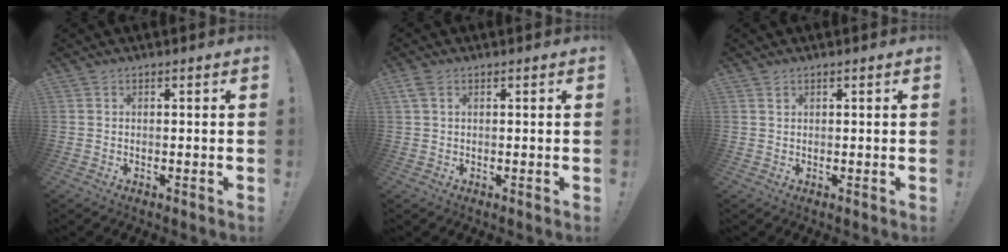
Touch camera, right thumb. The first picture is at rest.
{"total": 1.8, "force": [0.8, 0.9, 1.3], "torque": [-0.026, 0.002, 0.015]}
{"total": 0.9, "force": [0.6, 0.7, 0.2], "torque": [0.002, -0.001, 0.009]}